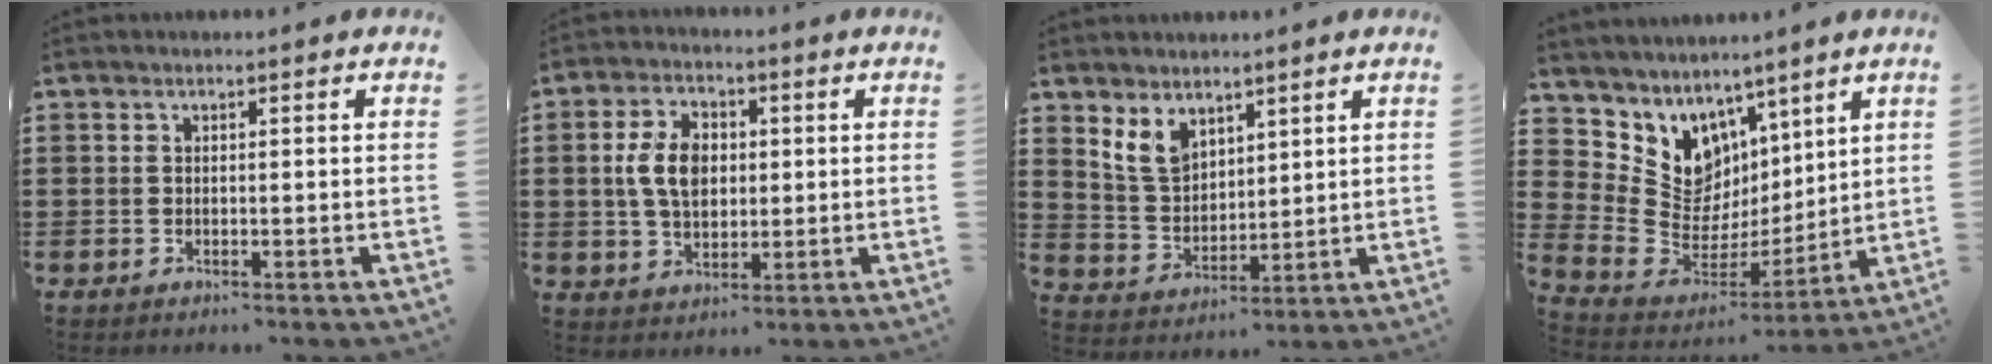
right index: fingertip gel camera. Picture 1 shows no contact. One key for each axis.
{"total": 7.5, "fx": 0.8, "fy": 5.0, "fz": 5.5, "tx": -0.130, "ty": 0.014, "tz": 0.009}
{"total": 5.8, "fx": 3.9, "fy": 3.6, "fz": 2.4, "tx": -0.067, "ty": 0.003, "tz": 0.075}
{"total": 9.2, "fx": 5.3, "fy": 7.3, "fz": 2.1, "tx": -0.102, "ty": -0.057, "tz": 0.107}